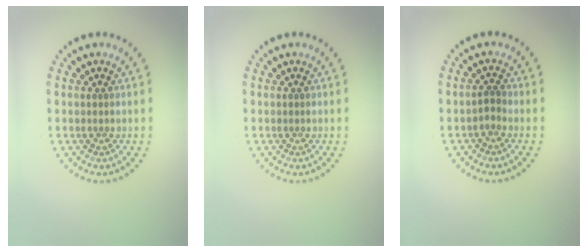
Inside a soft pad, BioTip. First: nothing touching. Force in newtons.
{"total": 0.0}
{"total": 0.9, "press": 0.8, "slide": 0.5}